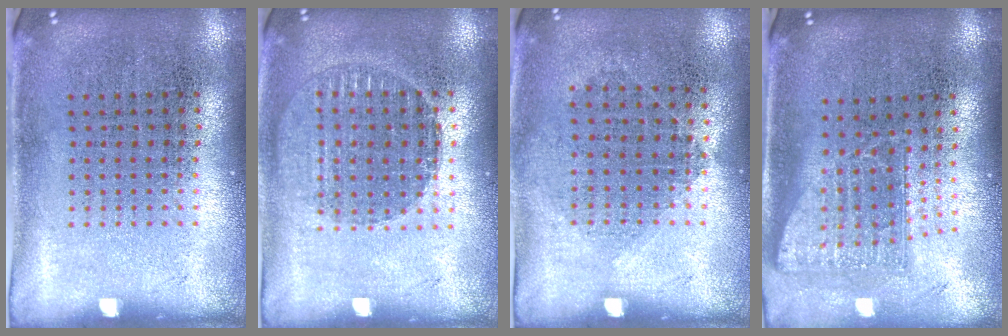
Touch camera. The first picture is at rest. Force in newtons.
{"total": 1.4, "press": 1.3, "slide": 0.6}
{"total": 1.0, "press": 0.9, "slide": 0.5}
{"total": 1.7, "press": 1.3, "slide": 1.1}